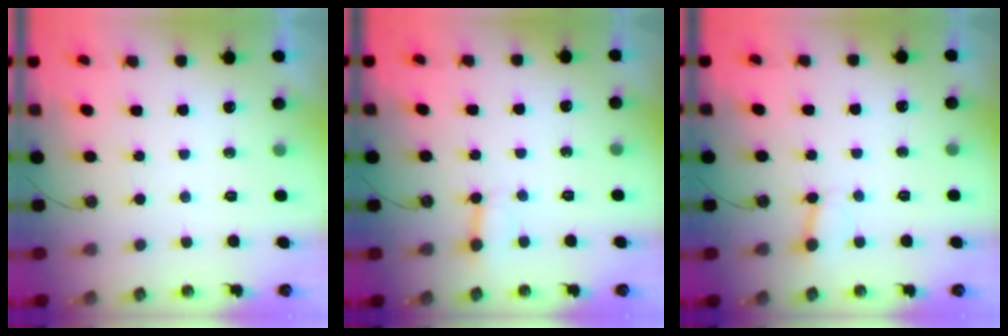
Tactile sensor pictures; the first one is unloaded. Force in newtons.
{"total": 3.7, "press": 3.7, "slide": 0.2}
{"total": 2.7, "press": 2.7, "slide": 0.4}